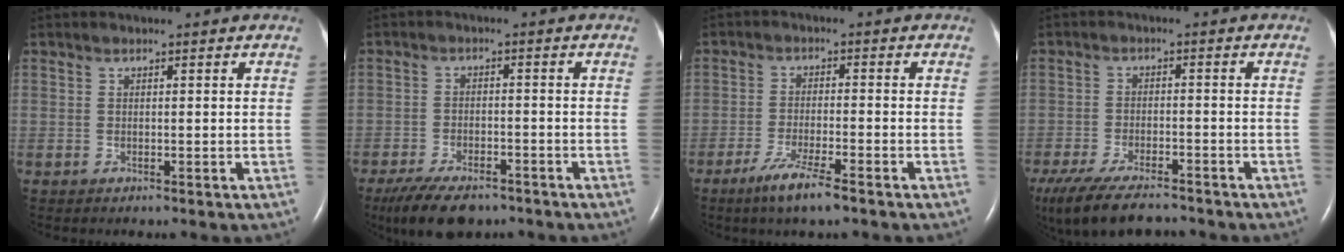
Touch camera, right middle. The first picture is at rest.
{"total": 9.5, "force": [-7.2, 3.8, 4.9], "torque": [-0.087, -0.010, -0.115]}
{"total": 6.0, "force": [-4.0, 0.3, 4.5], "torque": [-0.092, -0.013, -0.074]}
{"total": 13.3, "force": [-11.1, 3.5, 6.6], "torque": [-0.141, -0.023, -0.173]}